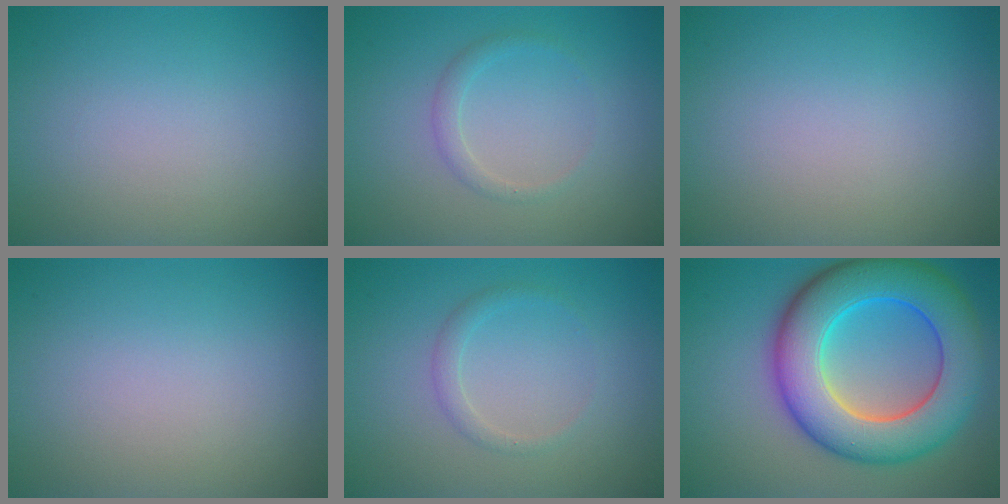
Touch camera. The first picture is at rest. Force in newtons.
{"total": 1.2, "press": 1.2, "slide": 0.0}
{"total": 0.0}
{"total": 0.0}
{"total": 1.2, "press": 1.2, "slide": 0.0}
{"total": 11.6, "press": 11.6, "slide": 0.3}